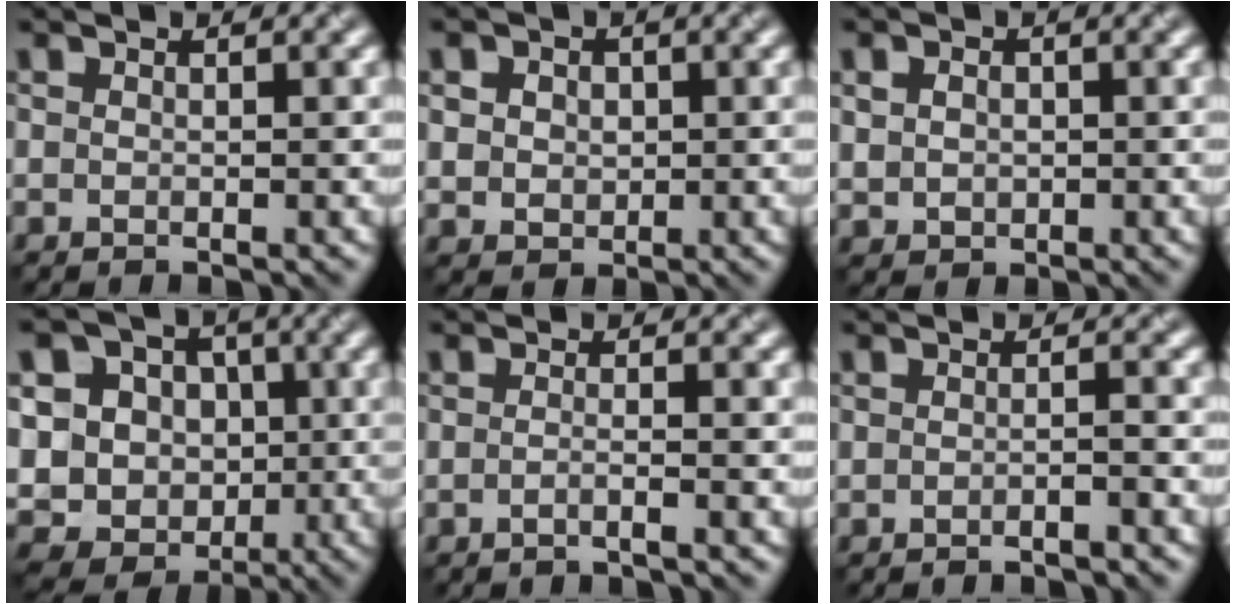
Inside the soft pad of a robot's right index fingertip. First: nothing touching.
{"total": 3.3, "force": [1.0, 2.7, 1.6], "torque": [-0.035, 0.010, 0.013]}
{"total": 2.0, "force": [0.3, 1.7, 0.9], "torque": [-0.021, 0.000, 0.009]}
{"total": 15.5, "force": [-0.6, 14.3, 5.9], "torque": [-0.148, 0.019, -0.024]}
{"total": 1.3, "force": [-0.6, 0.4, 1.1], "torque": [-0.010, -0.004, -0.019]}
{"total": 1.9, "force": [-1.2, 0.3, 1.5], "torque": [-0.011, 0.001, -0.028]}